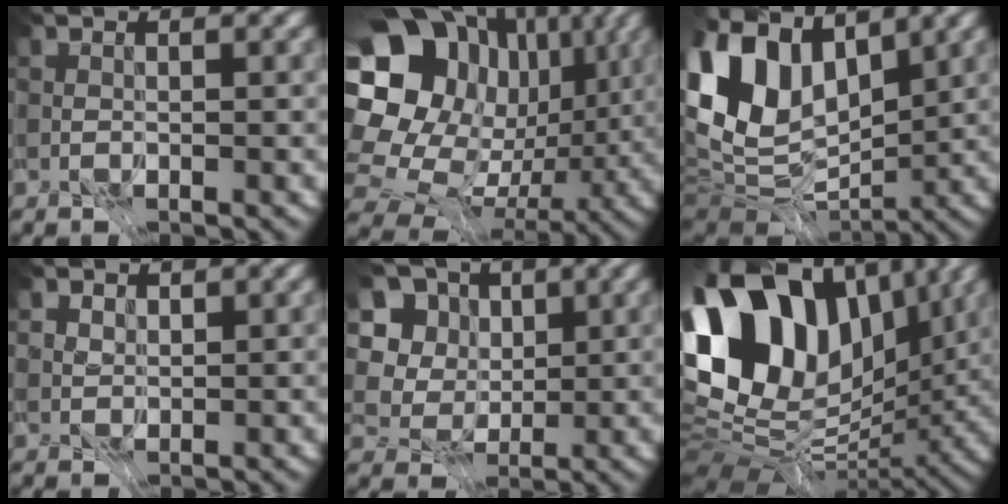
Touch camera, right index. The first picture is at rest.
{"total": 17.7, "force": [3.4, 14.5, 9.5], "torque": [-0.194, 0.004, 0.067]}
{"total": 11.5, "force": [3.2, 6.9, 8.6], "torque": [-0.189, 0.011, 0.064]}
{"total": 2.8, "force": [2.0, 1.7, 1.1], "torque": [-0.041, 0.002, 0.039]}
{"total": 6.9, "force": [1.7, 5.6, 3.6], "torque": [-0.085, 0.024, 0.010]}
{"total": 15.6, "force": [2.8, 9.5, 12.0], "torque": [-0.223, 0.015, 0.065]}